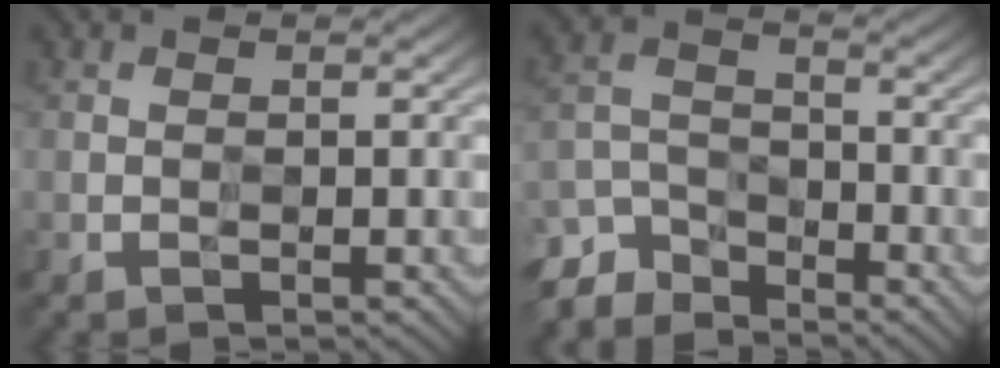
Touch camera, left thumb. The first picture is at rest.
{"total": 6.7, "force": [-5.3, 3.3, 2.4], "torque": [-0.056, -0.007, -0.116]}